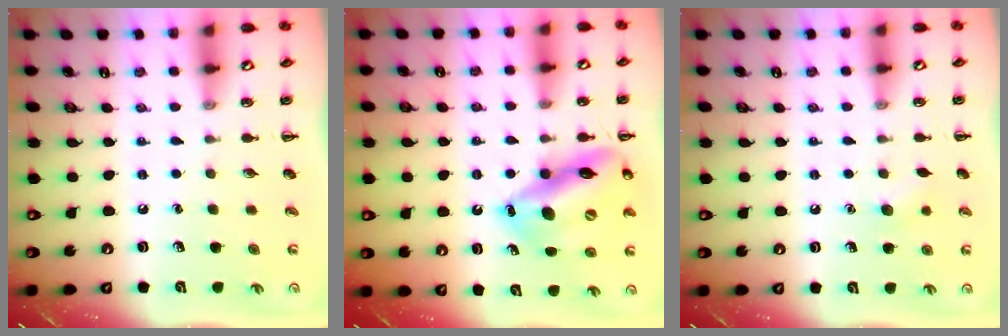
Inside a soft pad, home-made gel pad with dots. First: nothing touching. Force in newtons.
{"total": 17.9, "press": 17.6, "slide": 3.5}
{"total": 5.9, "press": 5.6, "slide": 1.6}